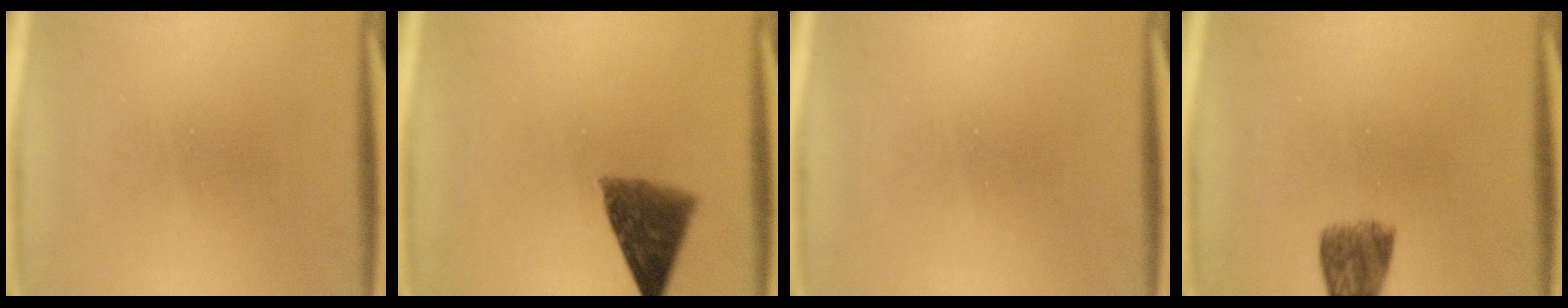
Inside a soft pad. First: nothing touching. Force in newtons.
{"total": 8.2}
{"total": 0.0}
{"total": 4.3}